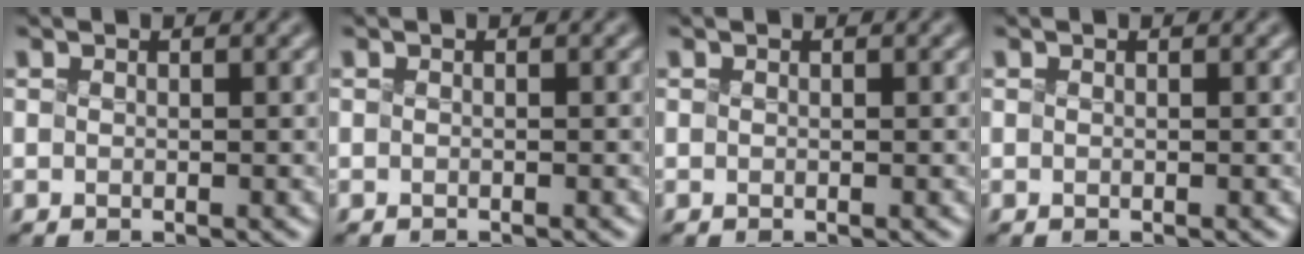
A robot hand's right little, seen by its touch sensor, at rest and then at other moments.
{"total": 0.6, "force": [-0.6, 0.0, 0.1], "torque": [0.003, -0.002, -0.009]}
{"total": 0.0}
{"total": 0.0}